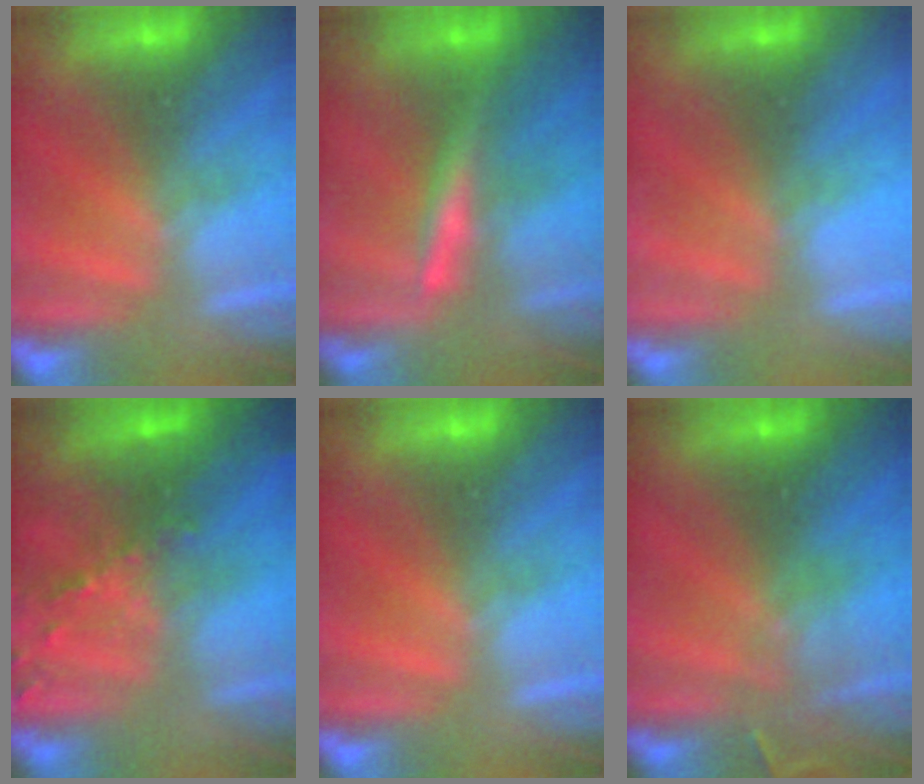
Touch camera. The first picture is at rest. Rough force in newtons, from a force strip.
{"total": 2.4}
{"total": 2.2}
{"total": 7.2}
{"total": 0.0}
{"total": 3.0}